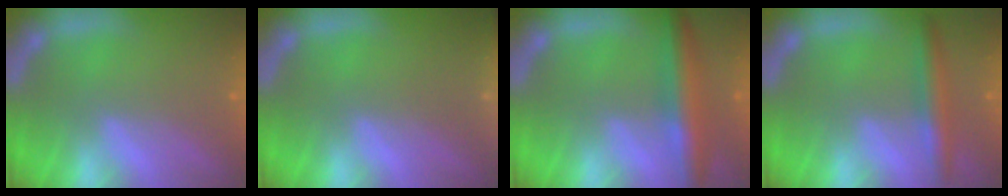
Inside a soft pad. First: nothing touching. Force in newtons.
{"total": 7.4}
{"total": 5.5}
{"total": 3.5}